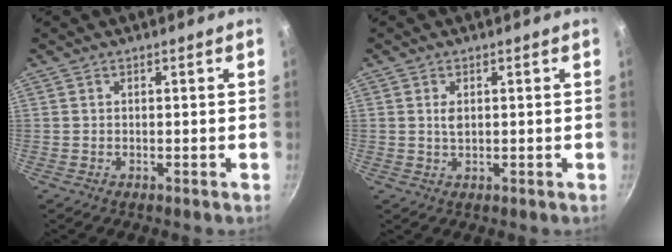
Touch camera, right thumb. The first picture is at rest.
{"total": 1.8, "force": [0.4, 1.0, 1.5], "torque": [-0.025, -0.005, 0.009]}